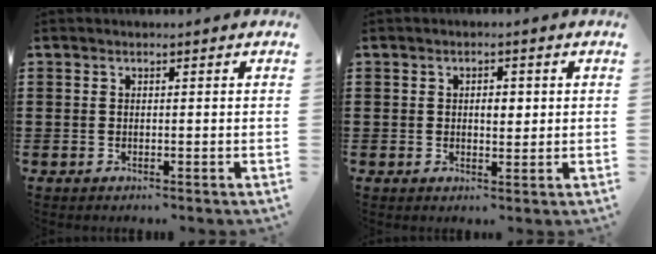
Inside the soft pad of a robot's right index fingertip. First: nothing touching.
{"total": 2.4, "force": [0.3, 1.2, 2.0], "torque": [-0.033, 0.004, 0.001]}